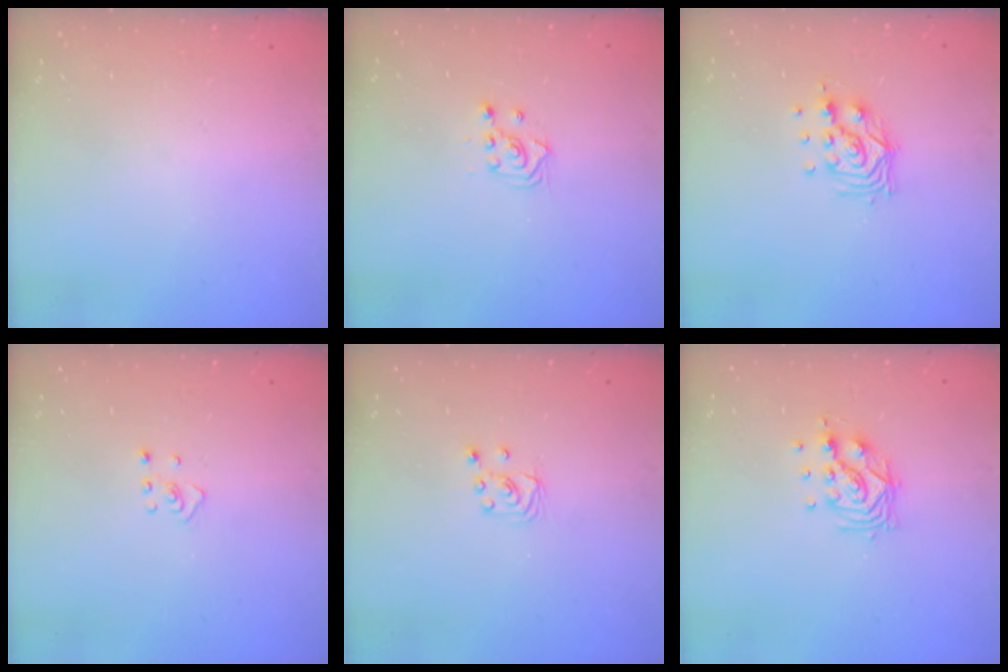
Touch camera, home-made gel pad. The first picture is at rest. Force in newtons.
{"total": 2.4, "press": 2.2, "slide": 0.8}
{"total": 10.7, "press": 10.7, "slide": 0.7}
{"total": 2.4, "press": 2.3, "slide": 0.4}
{"total": 3.1, "press": 3.1, "slide": 0.2}
{"total": 9.8, "press": 9.8, "slide": 0.7}